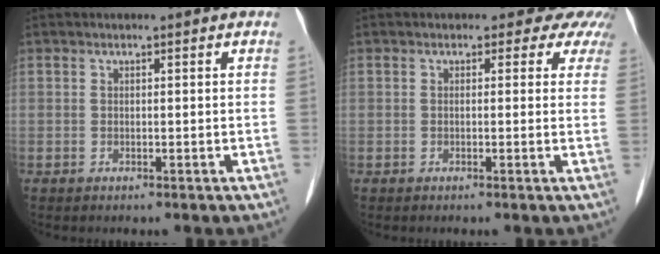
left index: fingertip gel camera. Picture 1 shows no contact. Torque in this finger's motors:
{"motor_torque": [1.11, -1.03, 0.13, 0.00]}